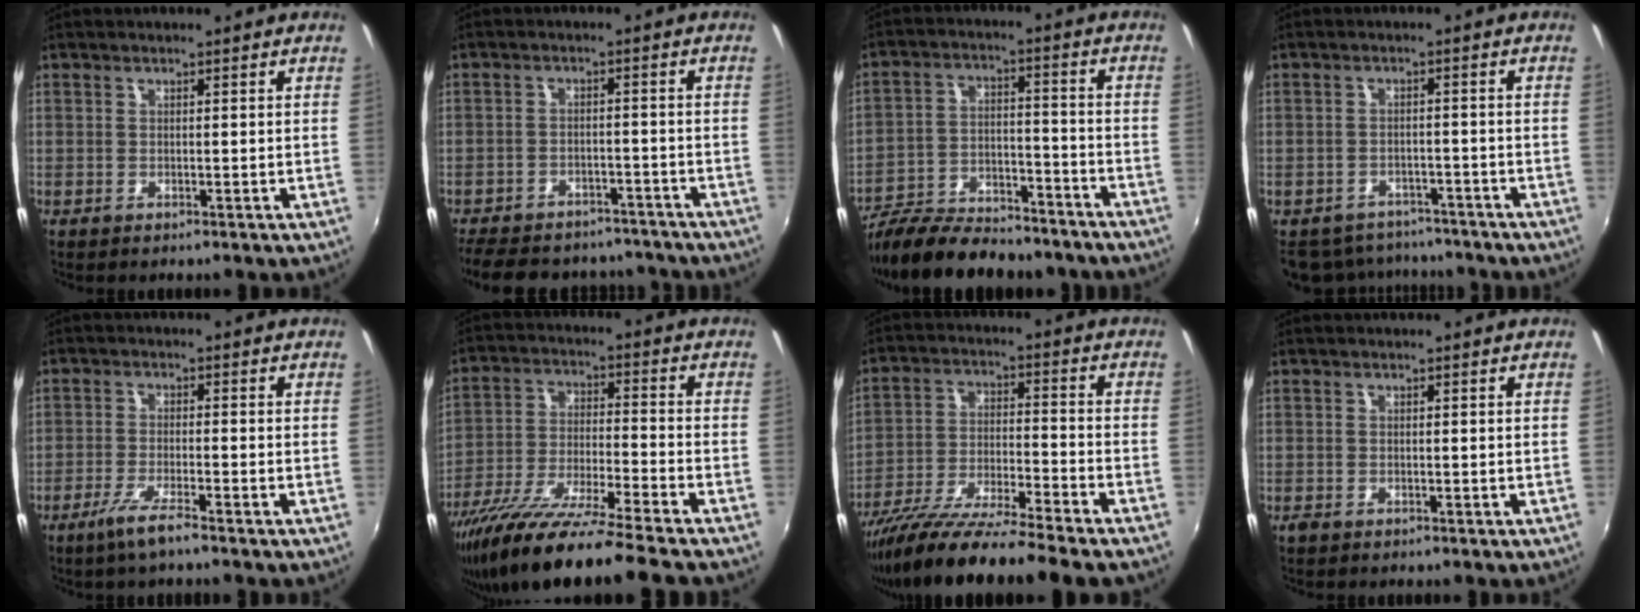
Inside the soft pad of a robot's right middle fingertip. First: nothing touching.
{"total": 19.4, "force": [-16.3, 7.8, 6.9], "torque": [-0.168, 0.011, -0.218]}
{"total": 21.3, "force": [-17.6, 6.4, 10.2], "torque": [-0.196, -0.021, -0.269]}
{"total": 12.8, "force": [-10.9, 5.6, 3.6], "torque": [-0.093, 0.008, -0.152]}
{"total": 5.2, "force": [-3.7, 0.0, 3.6], "torque": [-0.086, -0.010, -0.074]}
{"total": 19.1, "force": [-15.8, -0.7, 10.7], "torque": [-0.201, -0.050, -0.278]}
{"total": 17.3, "force": [-14.5, -0.6, 9.3], "torque": [-0.180, -0.045, -0.253]}
{"total": 0.8, "force": [-0.6, 0.4, 0.3], "torque": [-0.006, -0.003, -0.013]}